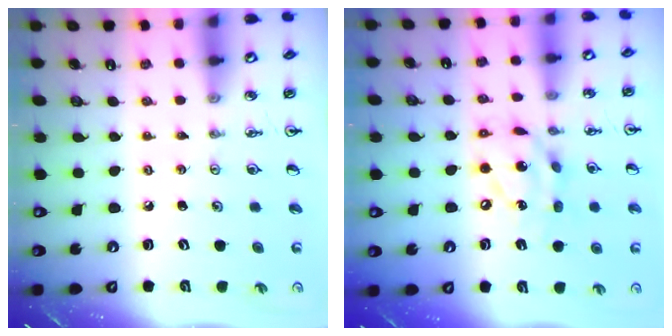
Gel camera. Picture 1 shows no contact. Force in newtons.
{"total": 13.9, "press": 13.9, "slide": 1.4}